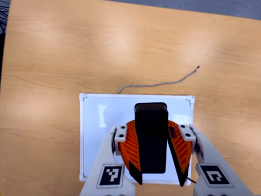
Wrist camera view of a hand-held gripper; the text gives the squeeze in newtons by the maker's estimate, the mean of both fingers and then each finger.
{"total": 11.7, "left": 10.9, "right": 12.6}